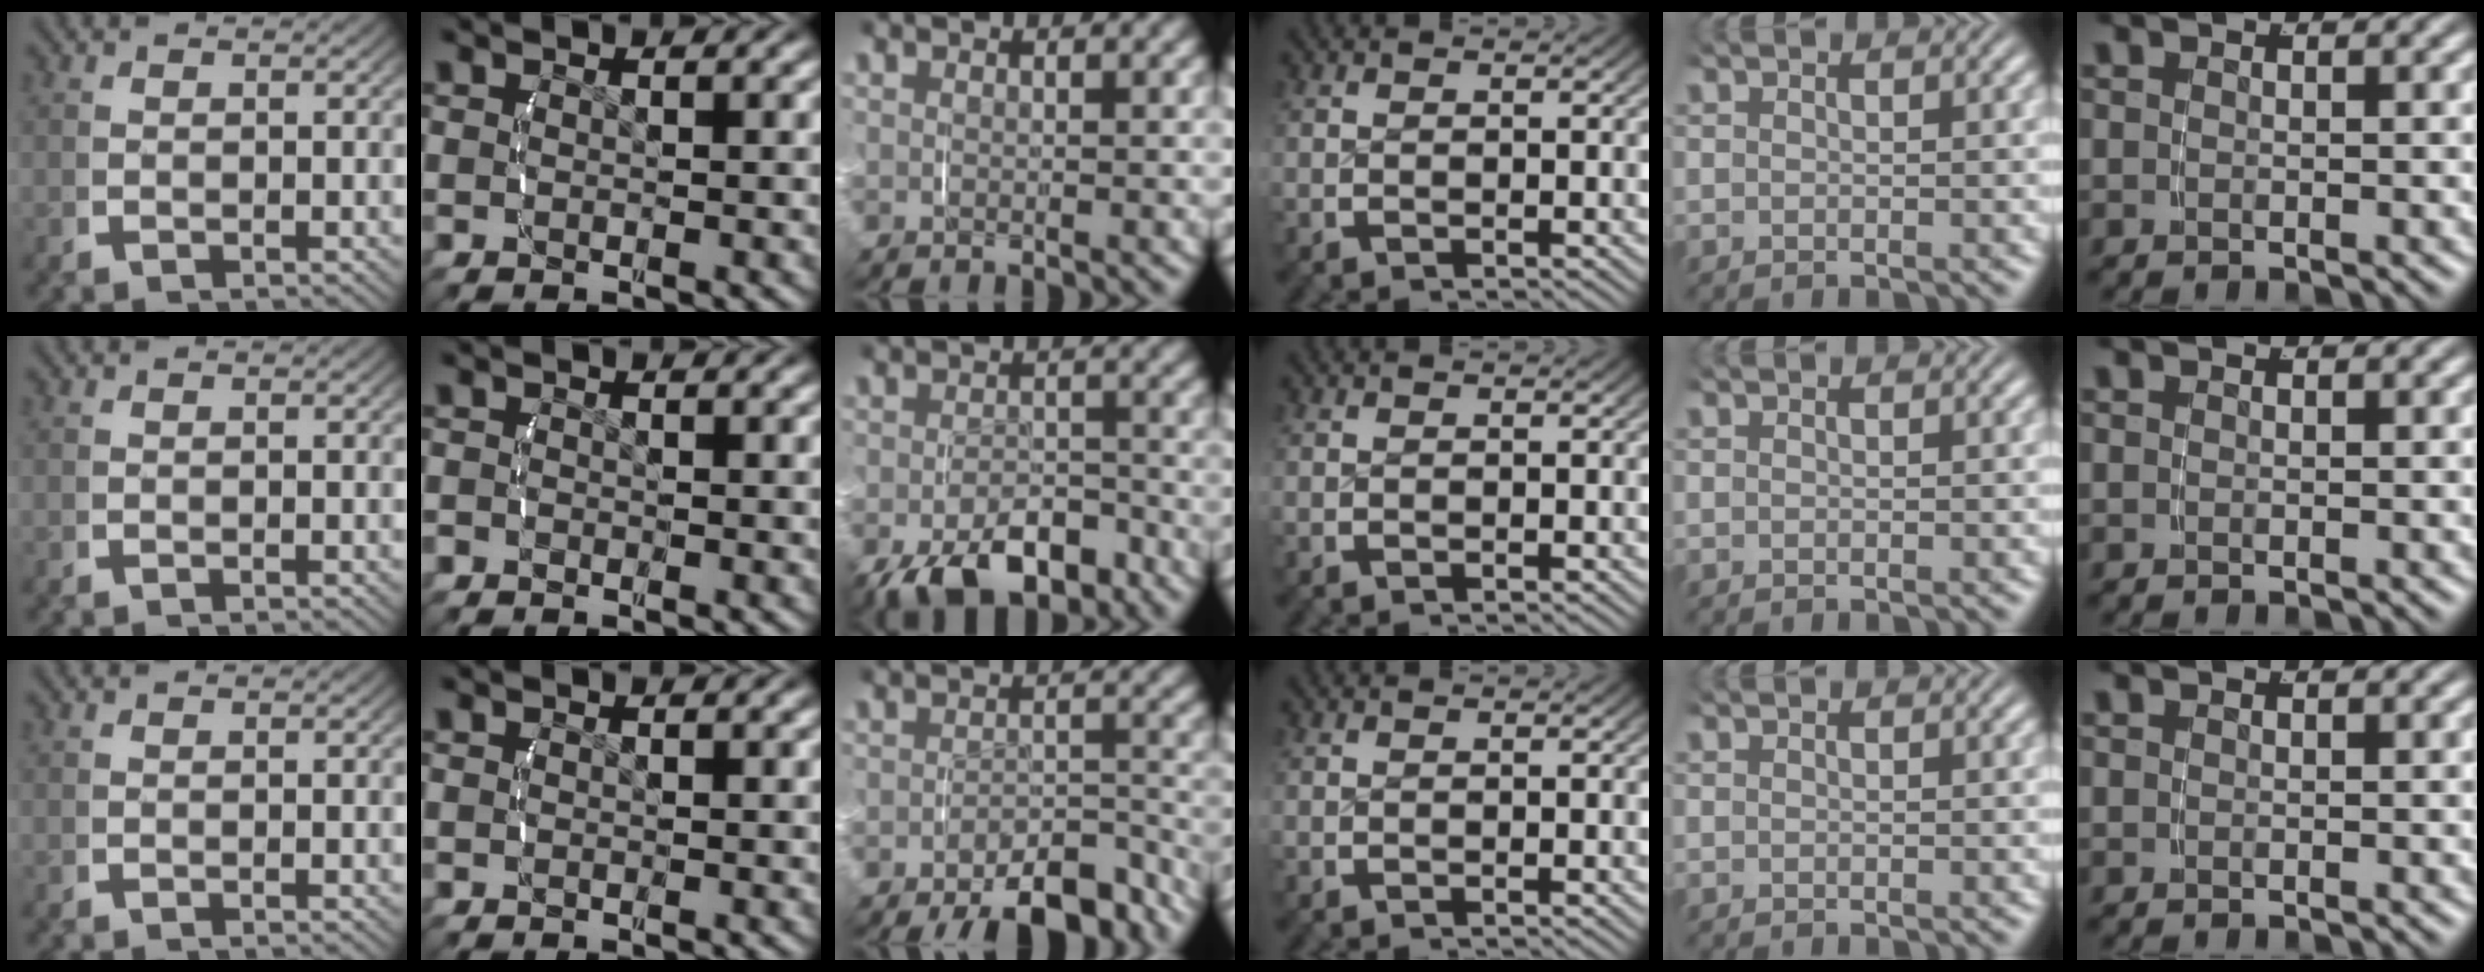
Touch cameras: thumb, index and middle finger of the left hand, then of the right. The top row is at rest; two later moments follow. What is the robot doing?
{"motion": "grasp_and_lifting", "object": "velcro strap"}